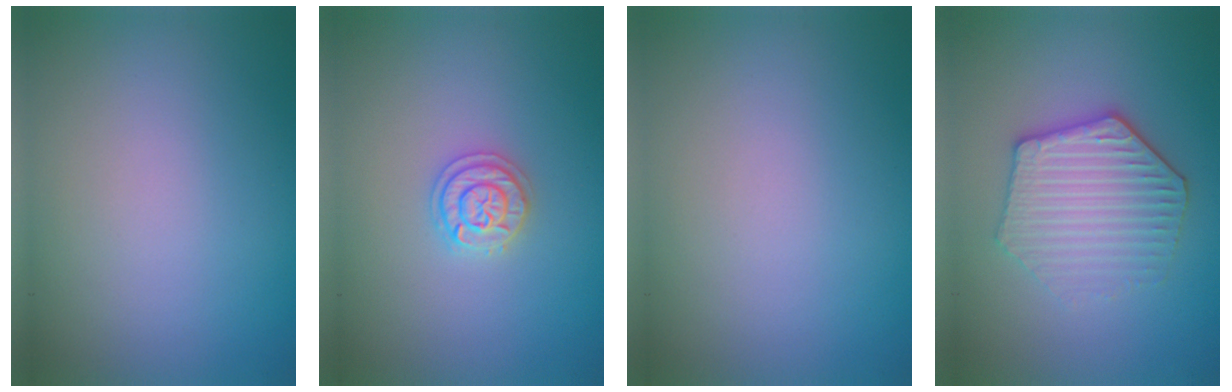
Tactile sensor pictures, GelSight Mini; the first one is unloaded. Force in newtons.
{"total": 2.0, "press": 2.0, "slide": 0.3}
{"total": 0.0}
{"total": 4.4, "press": 4.0, "slide": 1.8}